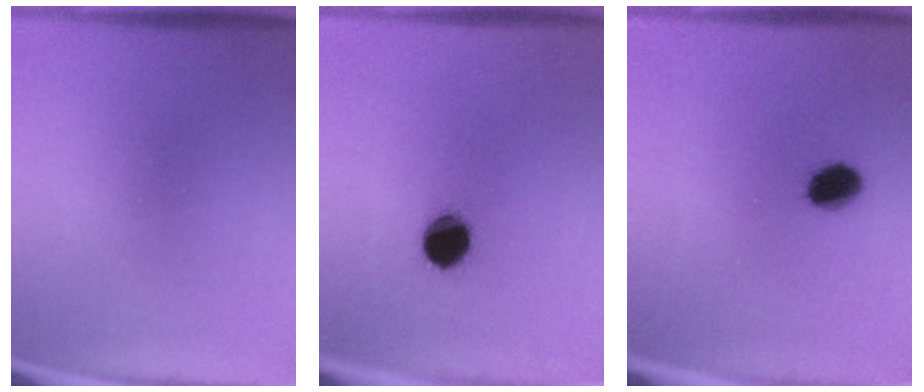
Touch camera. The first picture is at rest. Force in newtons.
{"total": 9.6}
{"total": 6.6}